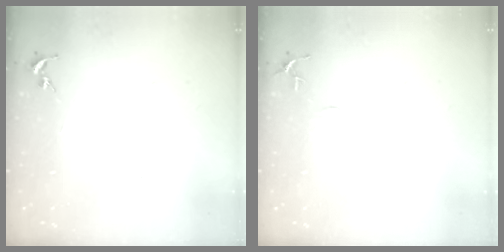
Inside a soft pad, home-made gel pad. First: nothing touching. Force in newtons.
{"total": 5.3, "press": 5.2, "slide": 0.6}